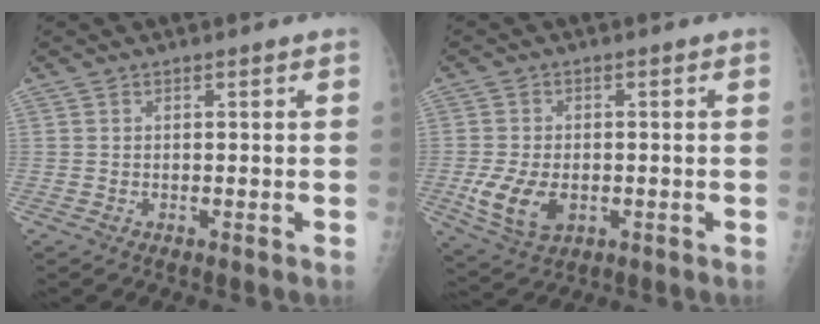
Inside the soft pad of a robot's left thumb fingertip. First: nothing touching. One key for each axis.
{"total": 8.6, "fx": -2.0, "fy": 5.5, "fz": 6.2, "tx": -0.121, "ty": -0.005, "tz": -0.028}